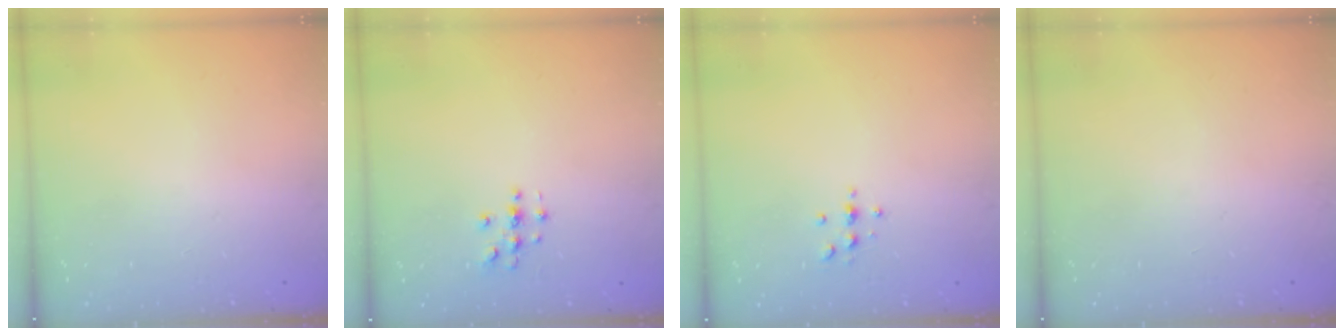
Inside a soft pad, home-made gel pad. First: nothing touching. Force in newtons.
{"total": 2.7, "press": 2.7, "slide": 0.3}
{"total": 3.0, "press": 3.0, "slide": 0.4}
{"total": 0.0}